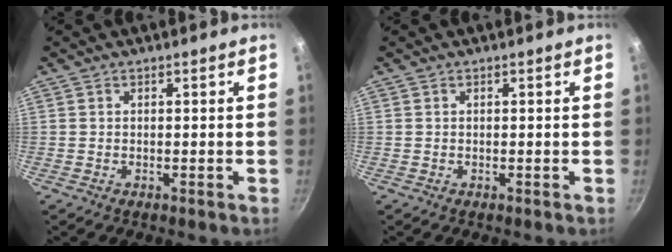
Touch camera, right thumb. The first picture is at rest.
{"total": 0.0}